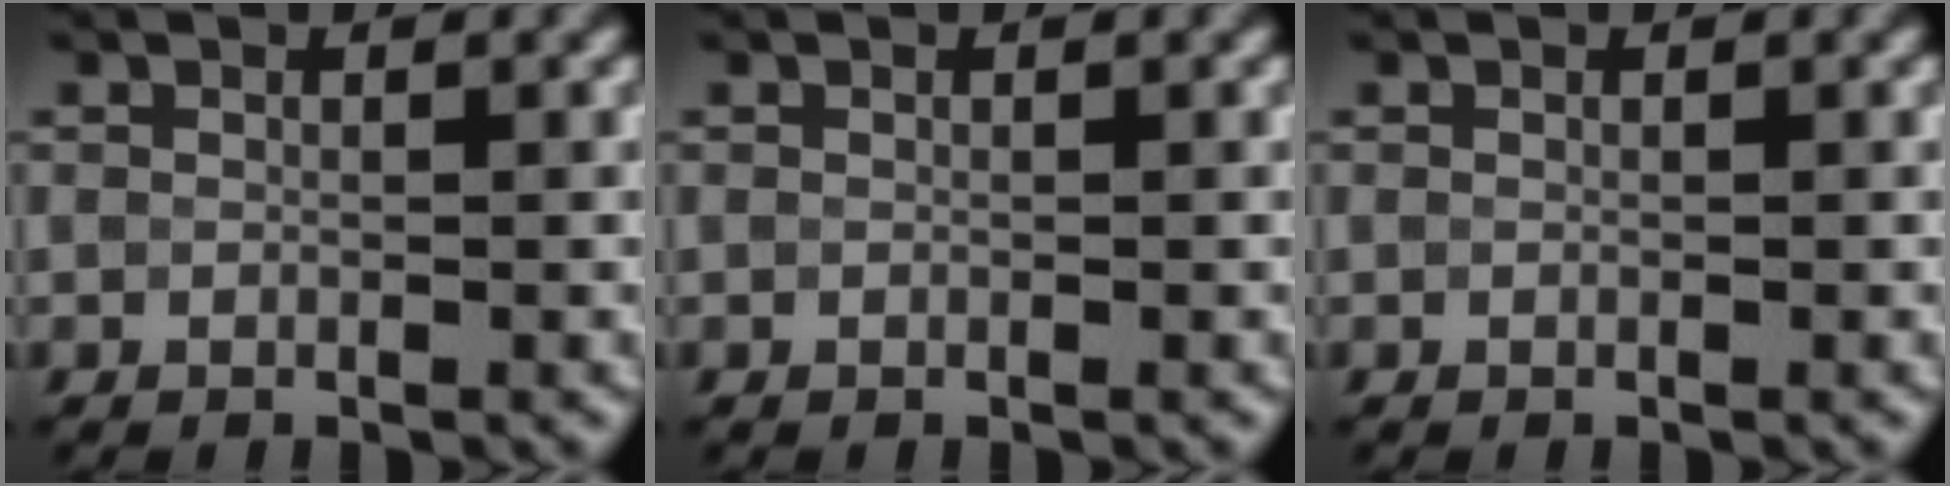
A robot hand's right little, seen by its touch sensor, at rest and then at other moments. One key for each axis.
{"total": 0.0}
{"total": 0.0}